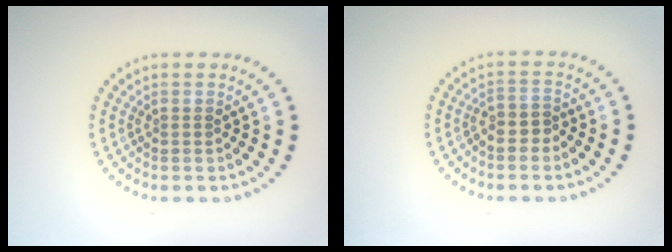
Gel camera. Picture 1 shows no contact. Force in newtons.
{"total": 1.4, "press": 1.2, "slide": 0.7}